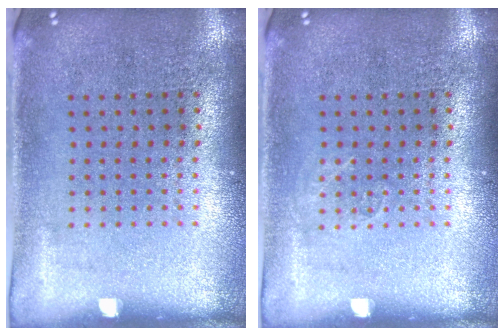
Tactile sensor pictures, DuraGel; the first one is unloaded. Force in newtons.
{"total": 0.7, "press": 0.7, "slide": 0.1}